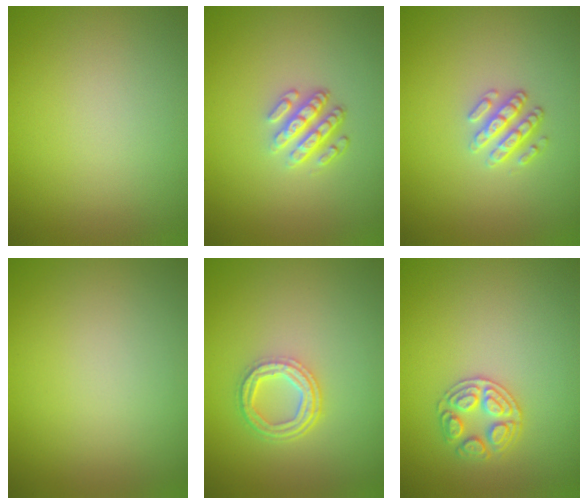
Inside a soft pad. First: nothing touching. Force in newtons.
{"total": 3.6, "press": 2.6, "slide": 2.5}
{"total": 2.5, "press": 2.3, "slide": 0.9}
{"total": 0.0}
{"total": 3.8, "press": 2.9, "slide": 2.5}
{"total": 2.7, "press": 2.7, "slide": 0.3}